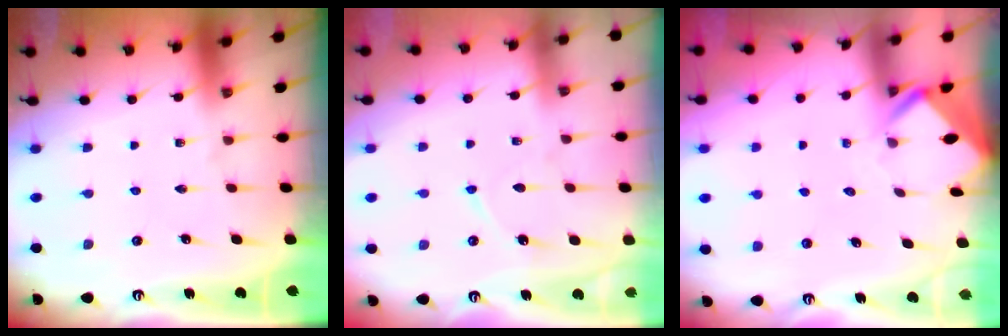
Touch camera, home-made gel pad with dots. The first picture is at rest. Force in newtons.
{"total": 5.2, "press": 5.2, "slide": 0.7}
{"total": 2.7, "press": 2.7, "slide": 0.2}